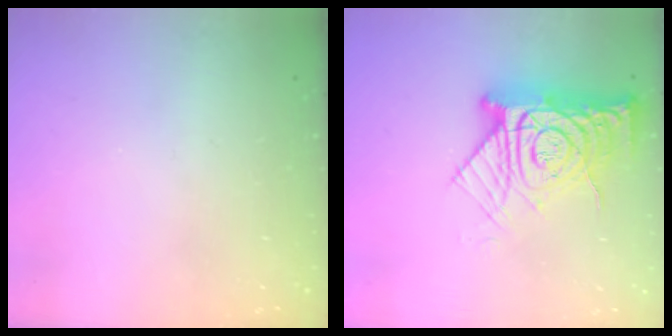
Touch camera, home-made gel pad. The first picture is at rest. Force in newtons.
{"total": 17.3, "press": 17.2, "slide": 1.7}